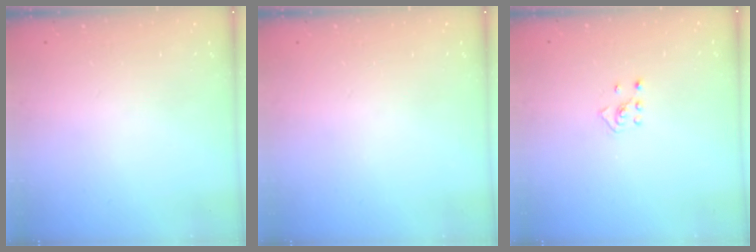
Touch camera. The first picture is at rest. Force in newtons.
{"total": 0.0}
{"total": 2.5, "press": 2.4, "slide": 0.7}